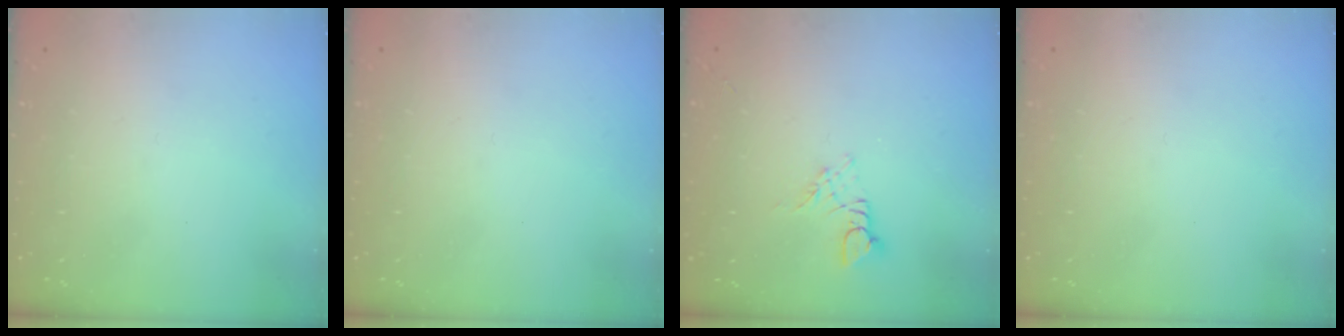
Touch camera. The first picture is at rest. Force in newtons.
{"total": 0.0}
{"total": 3.8, "press": 3.8, "slide": 0.5}
{"total": 0.0}